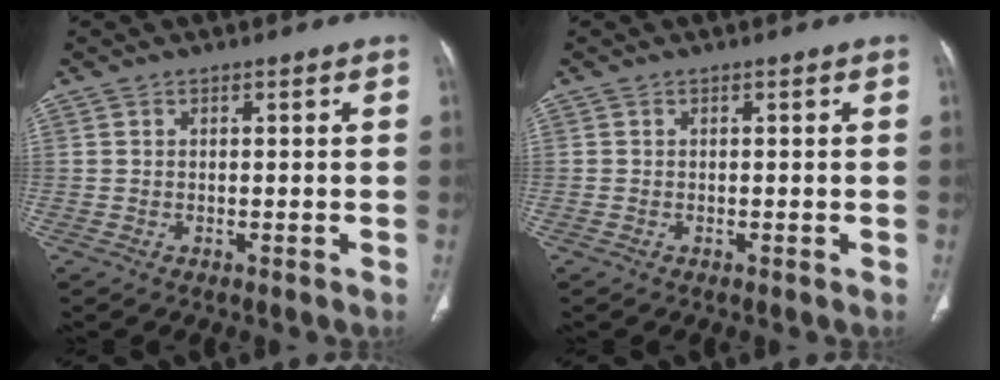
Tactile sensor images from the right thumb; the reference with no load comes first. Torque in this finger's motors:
{"motor_torque": [-0.03, 0.27, -0.25, 0.12, 0.00]}